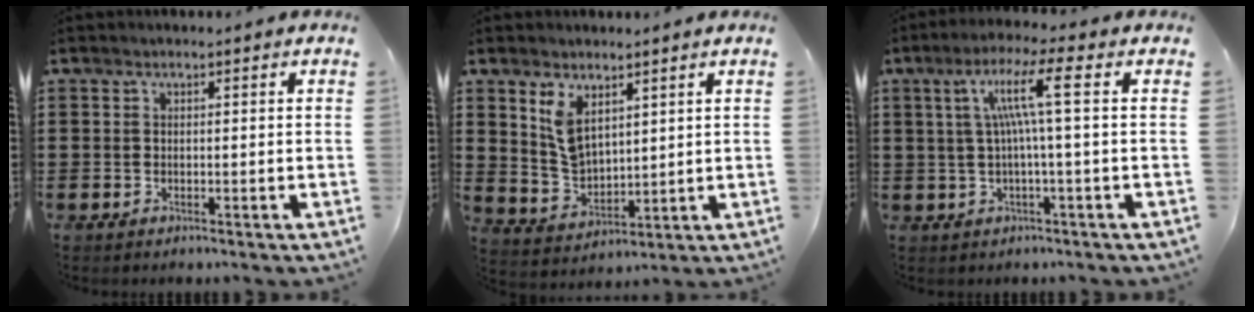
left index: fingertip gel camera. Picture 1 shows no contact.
{"total": 5.9, "force": [3.5, 3.3, 3.4], "torque": [-0.078, -0.006, 0.062]}
{"total": 7.7, "force": [1.6, 0.1, 7.5], "torque": [-0.158, 0.005, 0.015]}